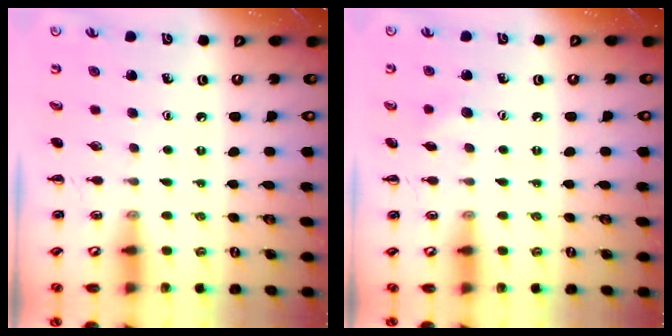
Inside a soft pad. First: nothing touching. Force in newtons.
{"total": 5.0, "press": 4.8, "slide": 1.3}